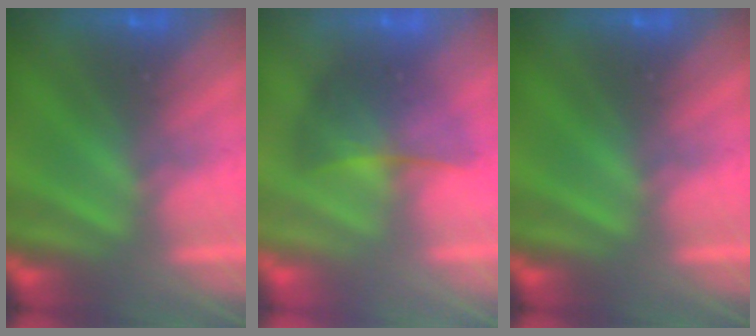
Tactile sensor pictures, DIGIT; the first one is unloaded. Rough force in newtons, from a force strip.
{"total": 2.1}
{"total": 0.0}